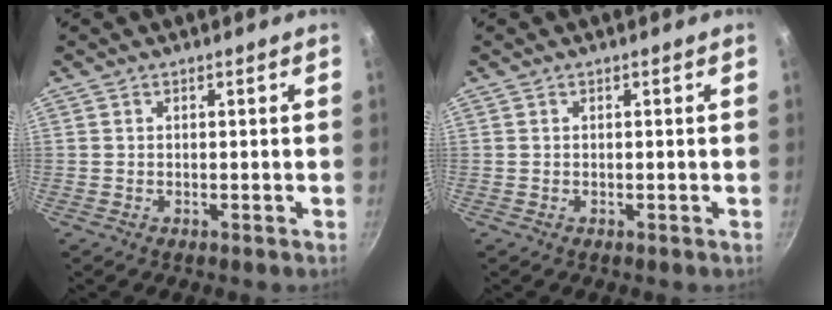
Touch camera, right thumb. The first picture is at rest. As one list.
[{"total": 0.0}]